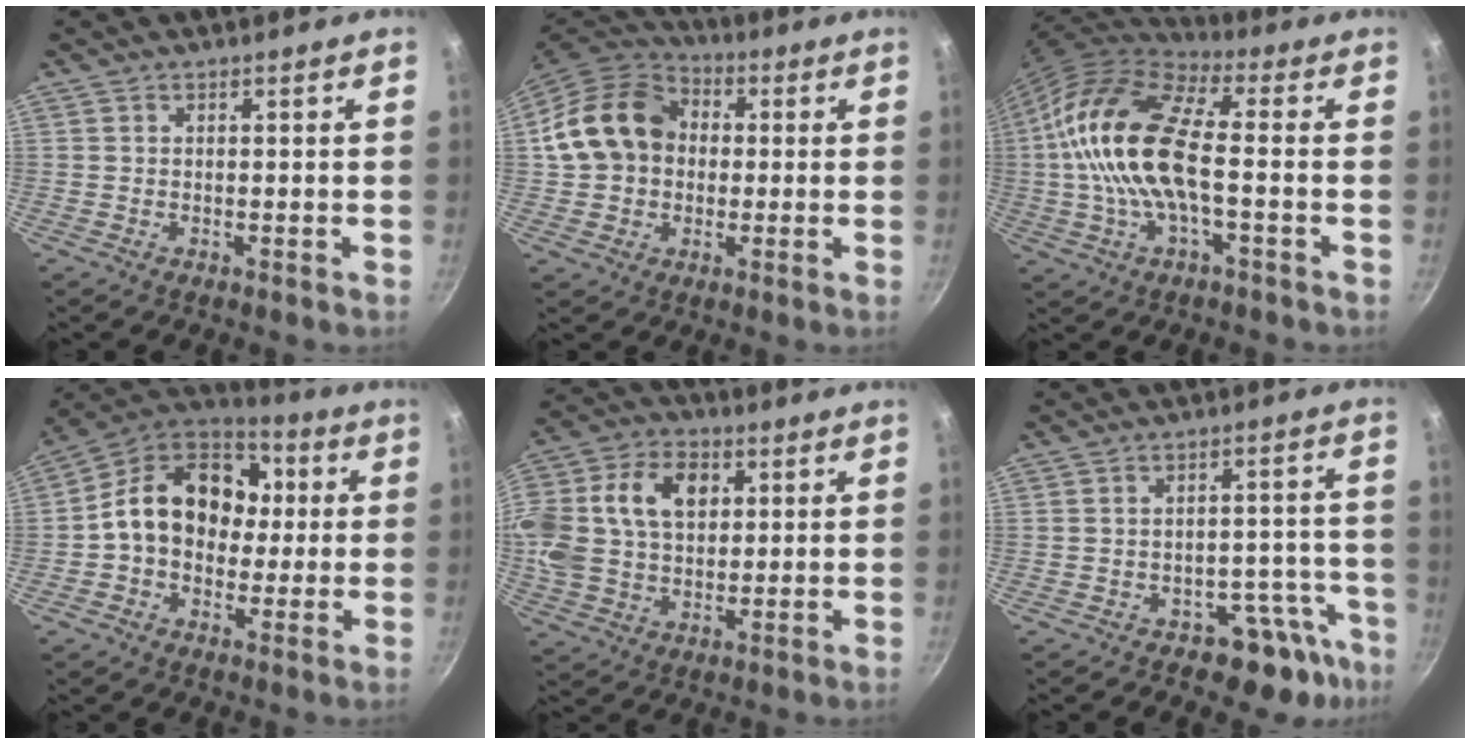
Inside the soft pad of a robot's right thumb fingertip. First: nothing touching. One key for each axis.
{"total": 16.1, "fx": 1.6, "fy": 12.9, "fz": 9.5, "tx": -0.151, "ty": 0.034, "tz": 0.019}
{"total": 18.1, "fx": -0.5, "fy": 7.8, "fz": 16.4, "tx": -0.310, "ty": 0.029, "tz": -0.022}
{"total": 18.0, "fx": 1.3, "fy": 14.1, "fz": 11.2, "tx": -0.143, "ty": 0.037, "tz": 0.004}
{"total": 22.9, "fx": 5.5, "fy": 16.5, "fz": 14.9, "tx": -0.317, "ty": 0.029, "tz": 0.091}
{"total": 9.7, "fx": -6.5, "fy": 6.0, "fz": 4.0, "tx": 0.028, "ty": 0.066, "tz": -0.069}